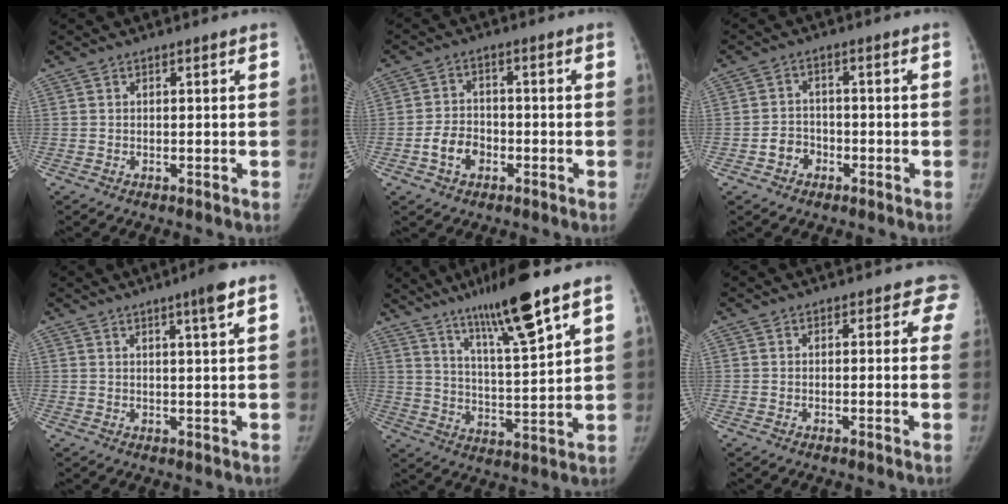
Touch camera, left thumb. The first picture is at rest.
{"total": 5.8, "force": [-2.4, 4.3, 3.1], "torque": [-0.042, 0.023, -0.042]}
{"total": 4.2, "force": [-2.0, 3.5, 1.1], "torque": [0.001, 0.024, -0.035]}
{"total": 4.3, "force": [2.4, -0.2, 3.5], "torque": [-0.051, -0.011, 0.038]}
{"total": 15.2, "force": [10.0, 1.3, 11.4], "torque": [-0.188, -0.050, 0.175]}
{"total": 2.8, "force": [1.7, 1.9, 1.2], "torque": [0.018, -0.004, -0.002]}